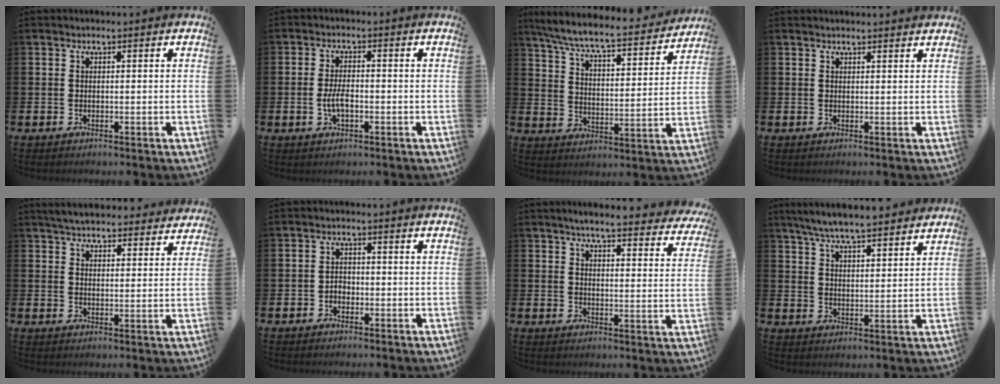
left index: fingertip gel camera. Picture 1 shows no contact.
{"total": 3.4, "force": [-0.7, 1.5, 2.9], "torque": [-0.048, 0.001, -0.014]}
{"total": 7.4, "force": [6.7, 0.9, 3.1], "torque": [-0.088, -0.049, 0.110]}
{"total": 1.2, "force": [1.2, 0.0, 0.2], "torque": [0.009, -0.006, 0.019]}
{"total": 5.2, "force": [5.0, 1.0, 0.7], "torque": [-0.026, -0.029, 0.090]}
{"total": 1.5, "force": [-0.8, 1.1, 0.5], "torque": [-0.007, 0.001, -0.018]}
{"total": 5.1, "force": [4.8, 0.3, 1.8], "torque": [-0.037, -0.032, 0.078]}
{"total": 6.8, "force": [6.5, 0.5, 2.1], "torque": [-0.062, -0.029, 0.117]}